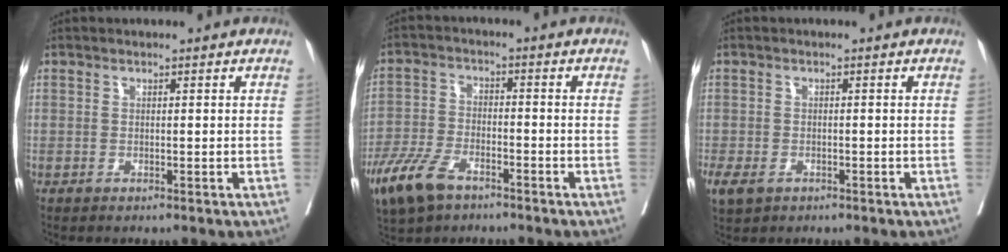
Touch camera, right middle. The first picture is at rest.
{"total": 9.0, "force": [-5.8, 4.1, 5.5], "torque": [-0.124, -0.011, -0.108]}
{"total": 7.3, "force": [-3.6, 5.3, 3.5], "torque": [-0.100, -0.010, -0.055]}